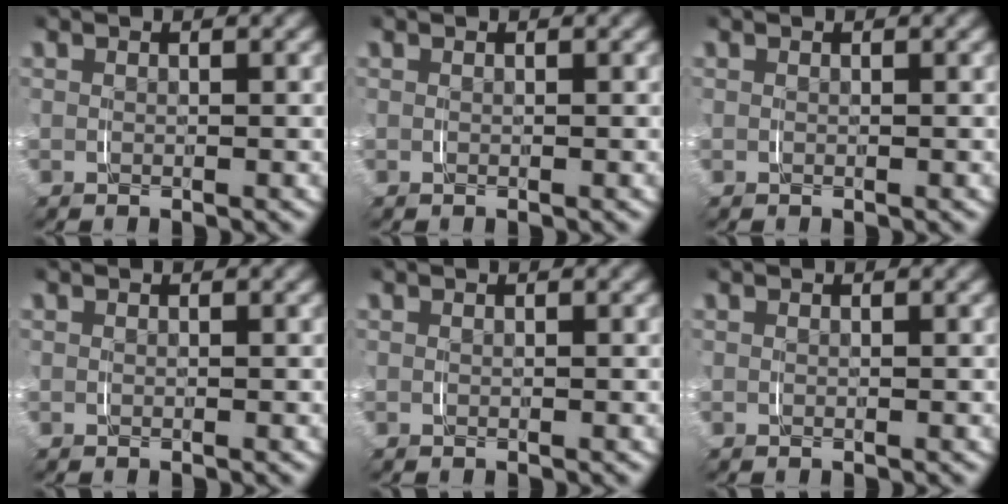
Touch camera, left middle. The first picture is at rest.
{"total": 0.0}
{"total": 0.0}
{"total": 0.0}
{"total": 0.0}
{"total": 0.0}